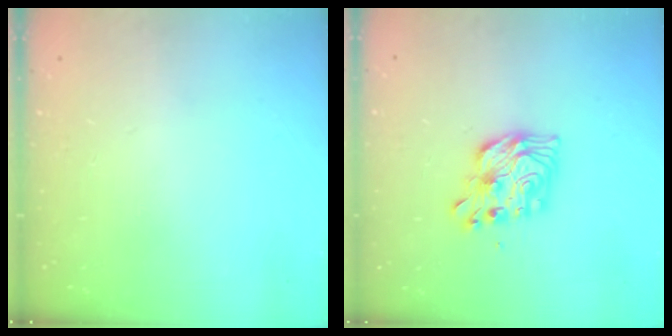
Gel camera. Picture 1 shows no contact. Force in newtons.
{"total": 10.5, "press": 10.5, "slide": 1.0}